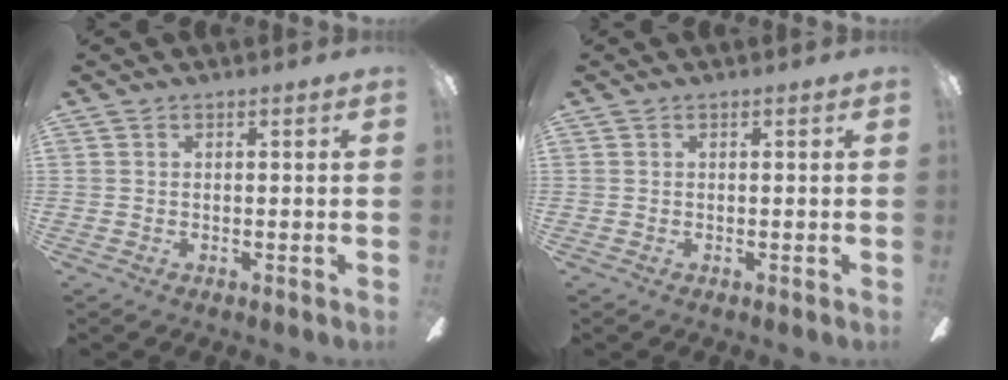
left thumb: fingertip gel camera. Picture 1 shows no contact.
{"total": 0.0}